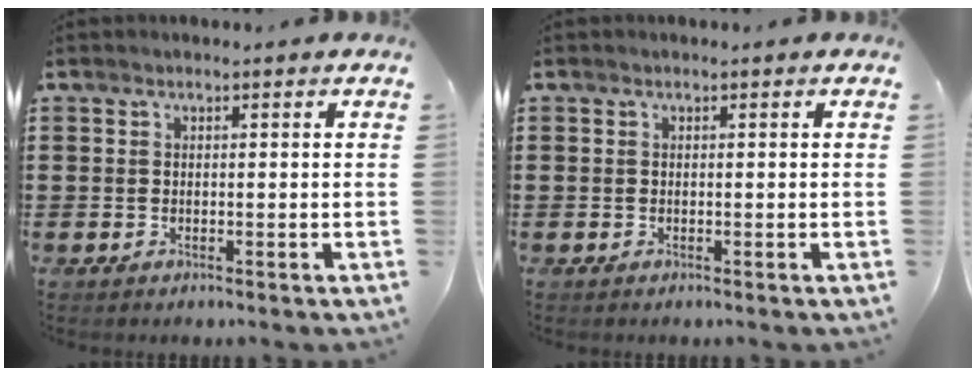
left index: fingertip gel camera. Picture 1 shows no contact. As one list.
[{"total": 0.0}]